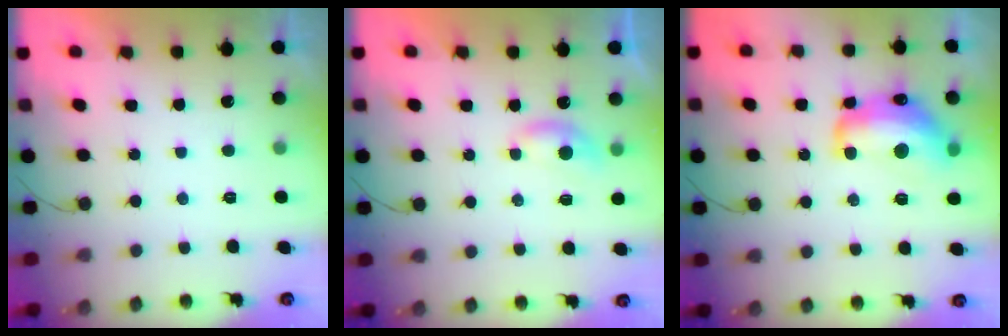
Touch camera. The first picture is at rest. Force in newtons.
{"total": 5.6, "press": 5.6, "slide": 0.7}
{"total": 15.5, "press": 15.5, "slide": 0.9}